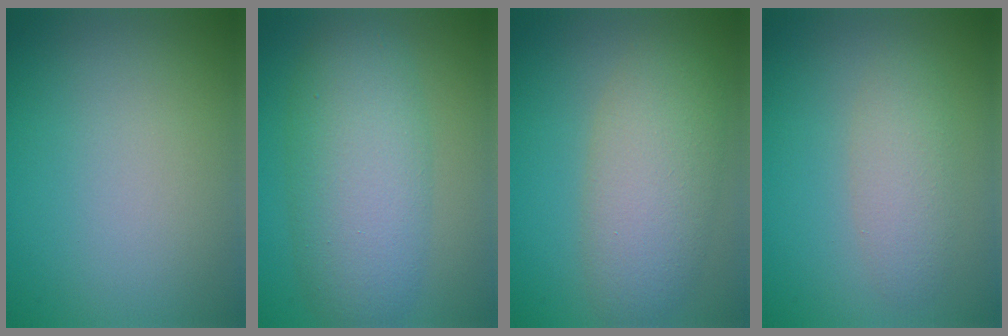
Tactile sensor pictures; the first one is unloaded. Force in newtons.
{"total": 7.2, "press": 7.2, "slide": 0.2}
{"total": 5.7, "press": 5.7, "slide": 0.5}
{"total": 2.6, "press": 2.6, "slide": 0.2}